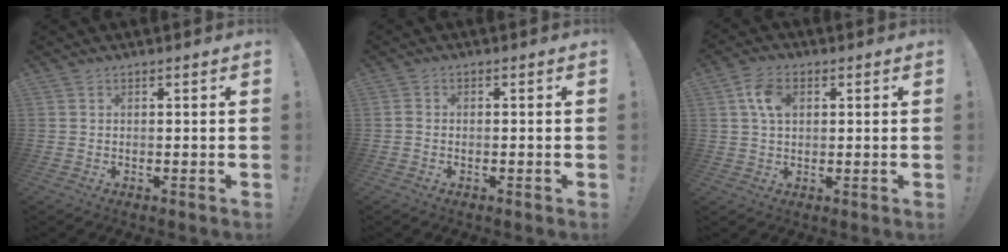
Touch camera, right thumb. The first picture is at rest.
{"total": 0.8, "force": [-0.6, 0.3, 0.5], "torque": [-0.008, 0.001, -0.010]}
{"total": 7.3, "force": [2.0, 5.1, 4.9], "torque": [-0.090, 0.008, 0.038]}